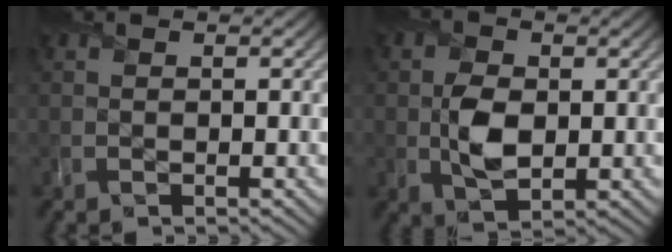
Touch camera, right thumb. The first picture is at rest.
{"total": 5.1, "force": [-0.1, 3.5, 3.7], "torque": [-0.080, -0.007, -0.004]}